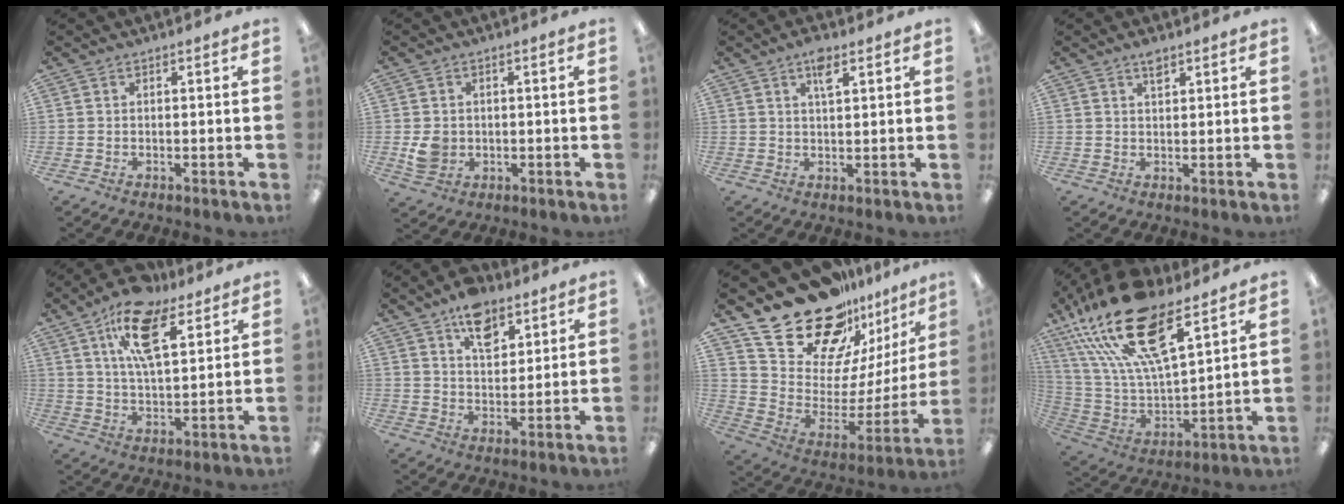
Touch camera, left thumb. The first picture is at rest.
{"total": 4.7, "force": [-0.1, 4.1, 2.2], "torque": [-0.031, -0.002, -0.002]}
{"total": 4.3, "force": [2.7, 1.5, 3.0], "torque": [-0.051, -0.003, 0.044]}
{"total": 2.6, "force": [1.9, 1.0, 1.4], "torque": [-0.016, -0.007, 0.030]}
{"total": 15.6, "force": [9.2, 6.9, 10.5], "torque": [-0.179, -0.025, 0.160]}
{"total": 10.0, "force": [6.5, 5.8, 4.8], "torque": [-0.057, -0.031, 0.114]}
{"total": 27.6, "force": [20.7, 13.2, 12.6], "torque": [-0.204, -0.139, 0.385]}
{"total": 25.3, "force": [16.1, 9.9, 16.8], "torque": [-0.324, -0.088, 0.282]}